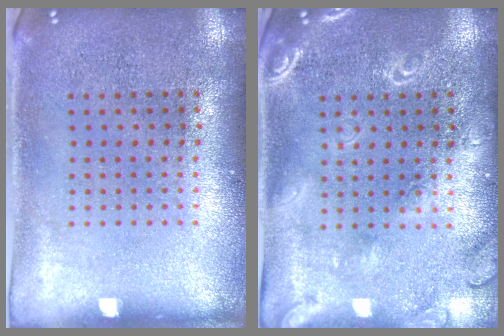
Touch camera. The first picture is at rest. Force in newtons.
{"total": 1.8, "press": 1.8, "slide": 0.5}